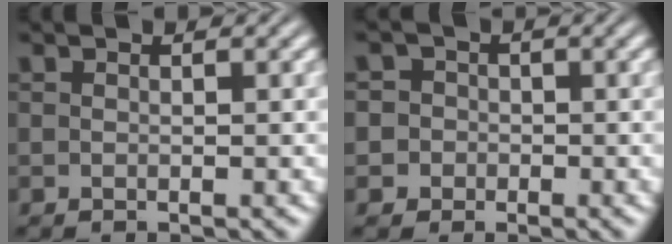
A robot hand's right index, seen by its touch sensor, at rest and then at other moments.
{"total": 4.3, "force": [-0.9, 4.2, 0.7], "torque": [-0.017, -0.008, -0.023]}